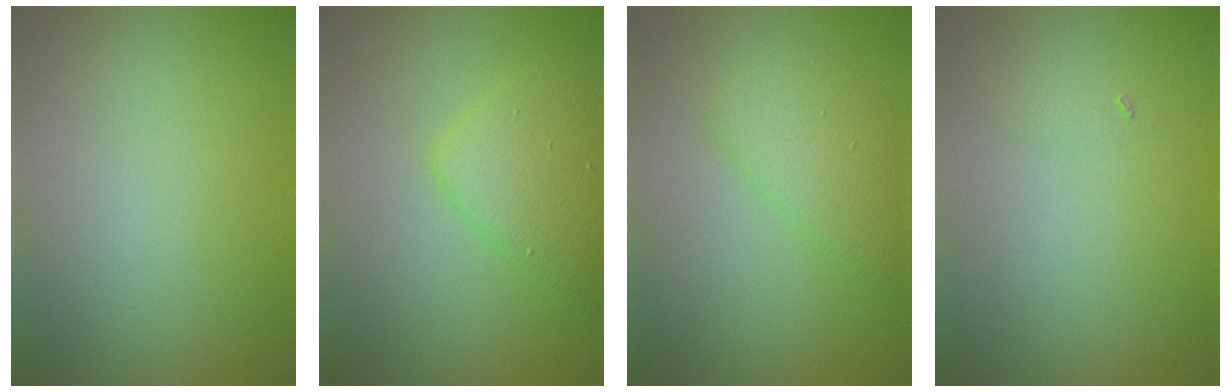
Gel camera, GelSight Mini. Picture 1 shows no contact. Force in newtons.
{"total": 3.9, "press": 3.9, "slide": 0.1}
{"total": 3.0, "press": 3.0, "slide": 0.2}
{"total": 0.6, "press": 0.6, "slide": 0.0}